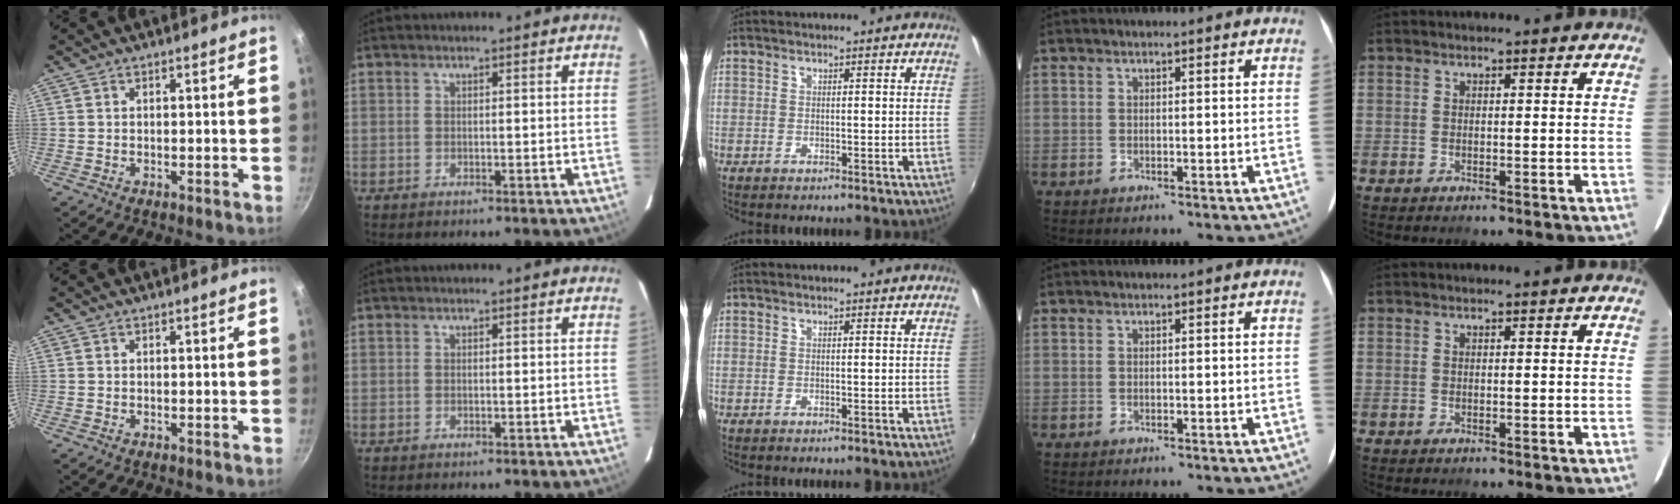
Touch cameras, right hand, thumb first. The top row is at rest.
{}